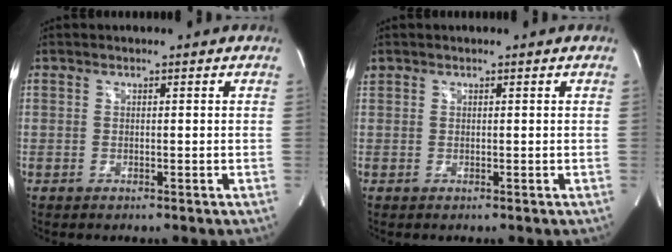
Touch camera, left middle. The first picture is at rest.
{"total": 0.8, "force": [0.6, 0.5, 0.1], "torque": [-0.006, 0.019, 0.015]}